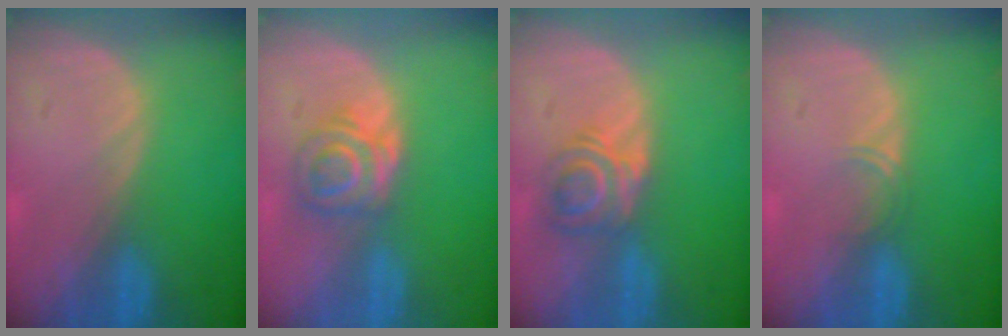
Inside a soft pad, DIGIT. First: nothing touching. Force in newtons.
{"total": 5.3, "press": 5.0, "slide": 1.7}
{"total": 5.8, "press": 4.9, "slide": 3.2}
{"total": 1.4, "press": 1.1, "slide": 0.9}